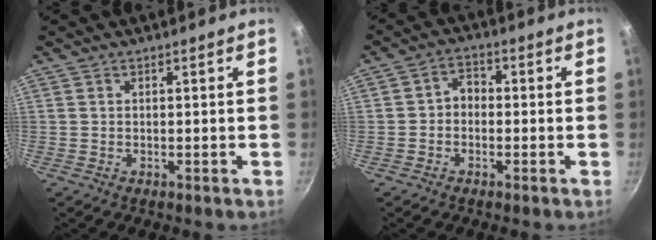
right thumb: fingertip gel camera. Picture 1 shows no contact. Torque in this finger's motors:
{"motor_torque": [-0.28, 0.15, 0.01, 0.04, 0.08]}